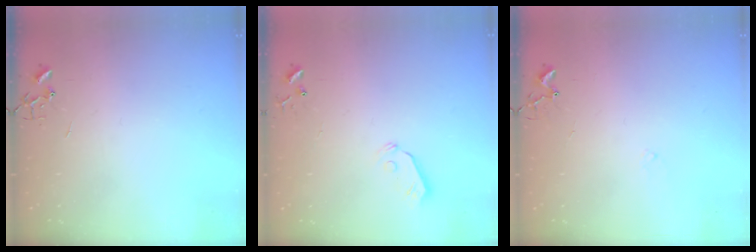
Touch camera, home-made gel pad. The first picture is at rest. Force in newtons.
{"total": 5.5, "press": 5.4, "slide": 0.6}
{"total": 6.5, "press": 6.5, "slide": 0.7}